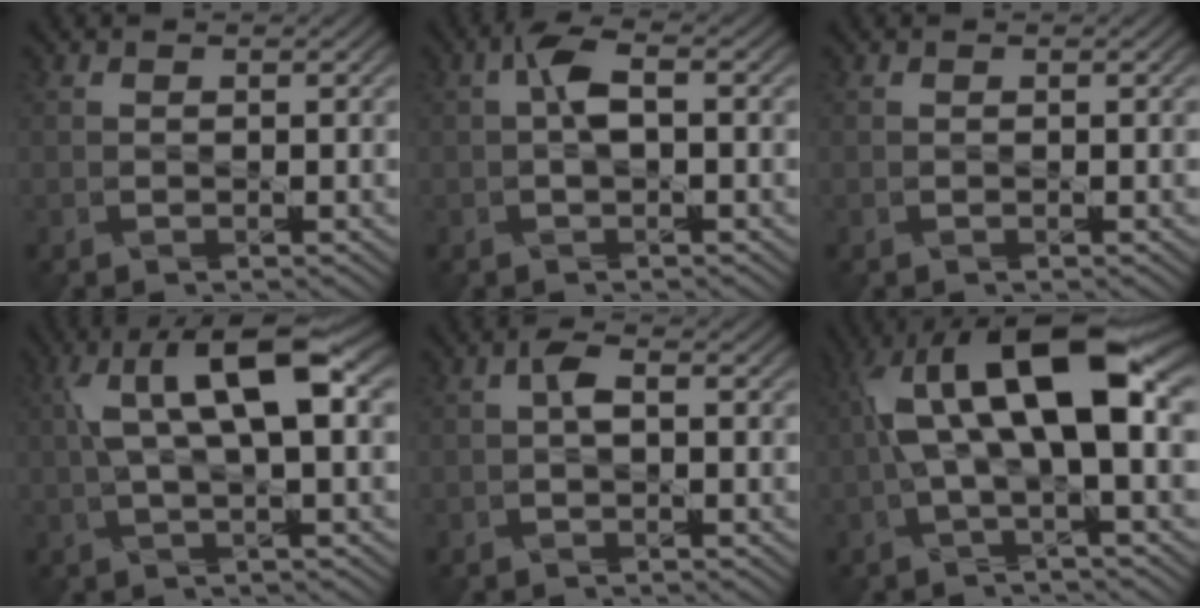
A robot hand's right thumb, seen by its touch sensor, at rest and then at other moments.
{"total": 2.6, "force": [0.2, 1.0, 2.4], "torque": [-0.052, 0.010, 0.002]}
{"total": 0.0}
{"total": 8.9, "force": [2.2, 2.4, 8.2], "torque": [-0.159, 0.012, 0.039]}
{"total": 1.2, "force": [0.0, 0.4, 1.1], "torque": [-0.024, 0.008, -0.002]}
{"total": 11.8, "force": [2.2, 3.5, 11.1], "torque": [-0.211, 0.015, 0.037]}